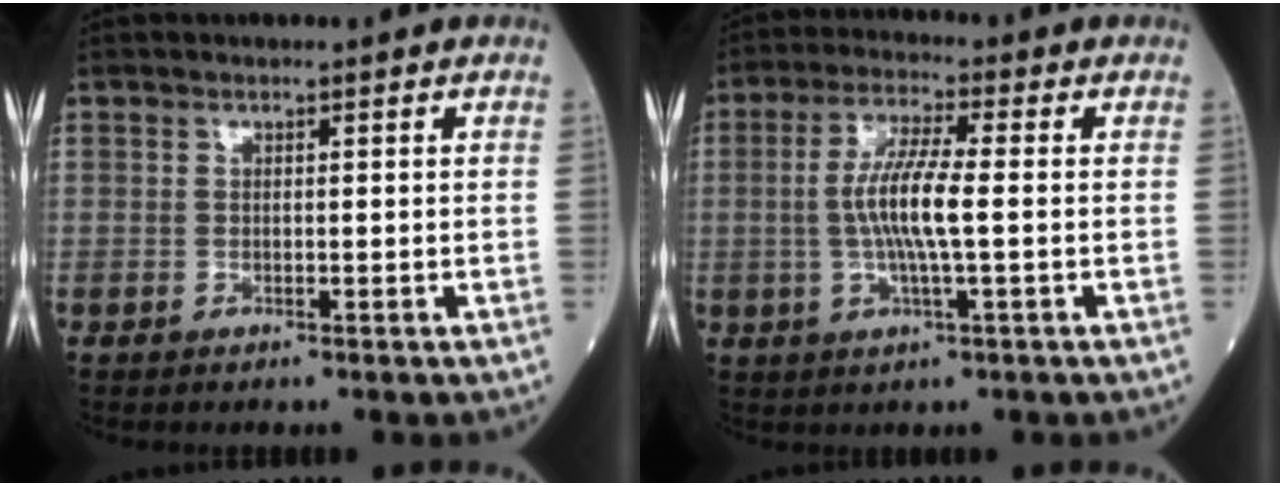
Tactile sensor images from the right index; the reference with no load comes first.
{"total": 8.0, "force": [-0.3, 0.6, 8.0], "torque": [-0.160, 0.001, -0.012]}